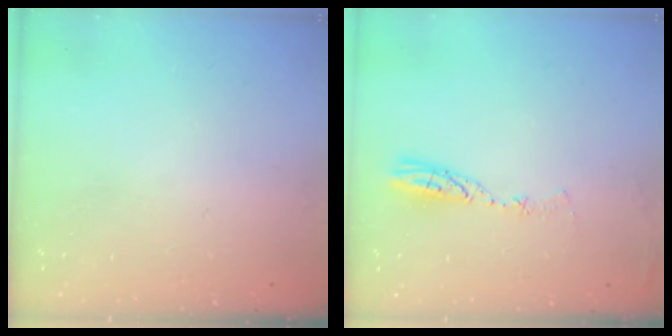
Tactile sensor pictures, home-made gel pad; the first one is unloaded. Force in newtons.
{"total": 5.9, "press": 5.8, "slide": 0.7}